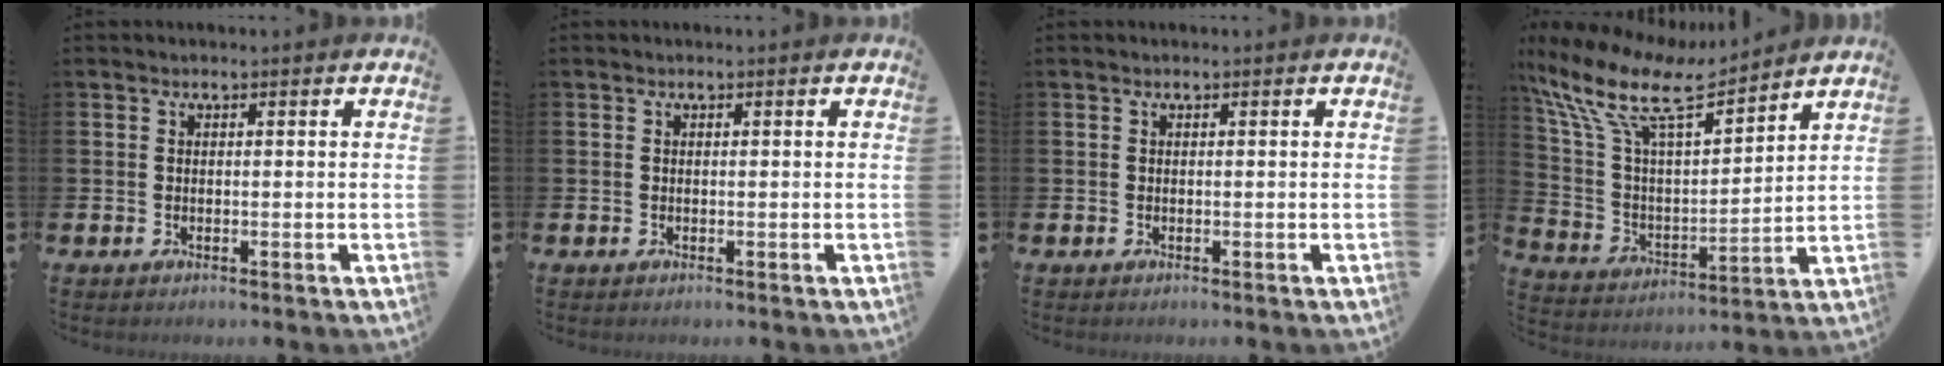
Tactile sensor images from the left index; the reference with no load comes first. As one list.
[{"total": 0.0}, {"total": 0.0}, {"total": 11.3, "force": [9.2, 3.2, 5.6], "torque": [-0.150, -0.054, 0.161]}]